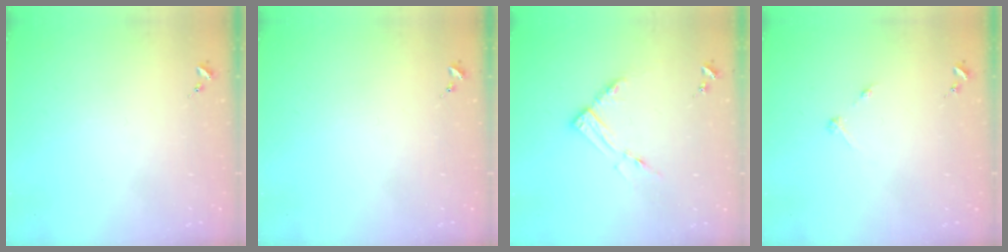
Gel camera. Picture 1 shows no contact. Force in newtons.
{"total": 0.0}
{"total": 9.3, "press": 9.2, "slide": 1.0}
{"total": 2.7, "press": 2.7, "slide": 0.3}